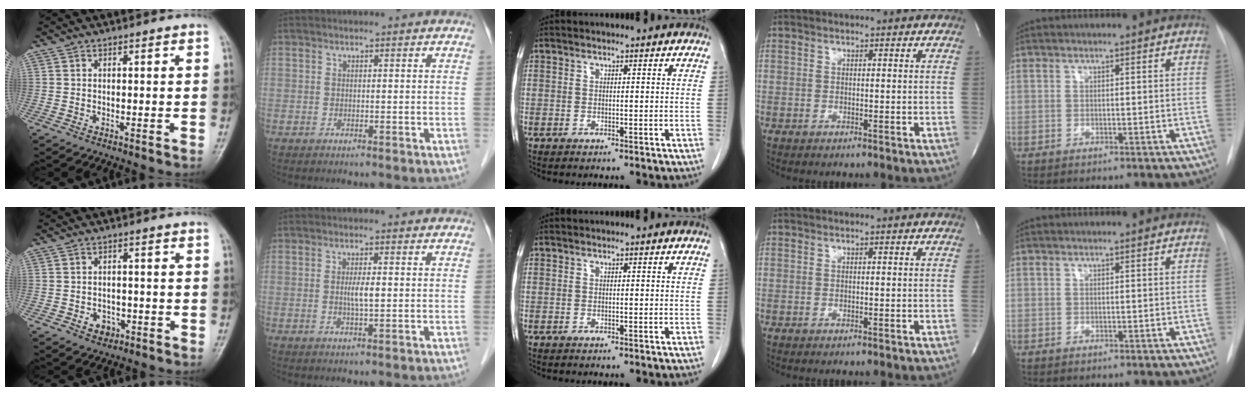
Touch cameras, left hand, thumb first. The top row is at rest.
{"thumb": {"total": 3.3, "force": [-1.6, 2.6, 1.3], "torque": [-0.004, 0.011, -0.019]}, "index": {"total": 2.5, "force": [0.1, 0.3, 2.5], "torque": [-0.049, -0.001, 0.001]}}